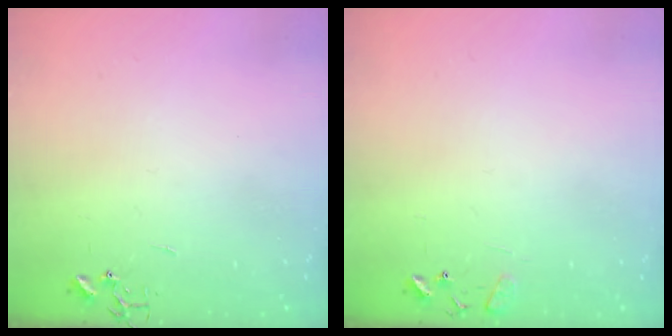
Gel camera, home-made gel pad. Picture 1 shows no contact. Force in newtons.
{"total": 7.7, "press": 7.7, "slide": 0.6}